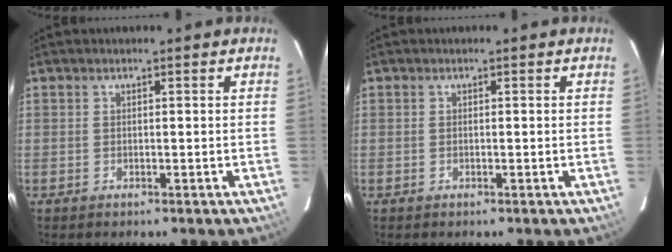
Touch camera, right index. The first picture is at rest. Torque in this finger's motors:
{"motor_torque": [-0.09, 0.02, -0.03, -0.01]}